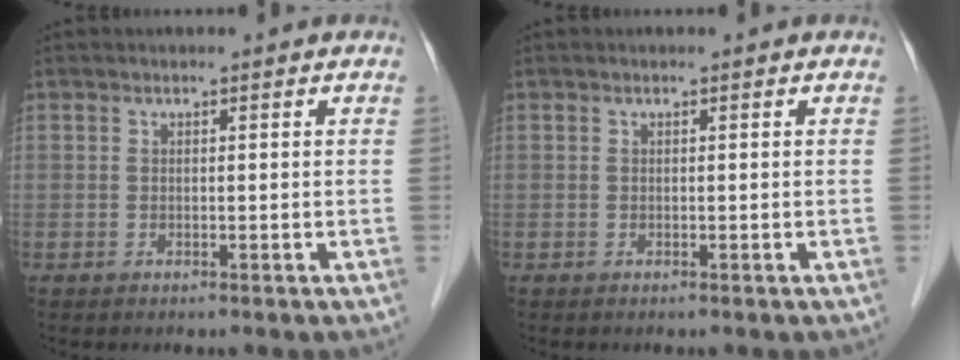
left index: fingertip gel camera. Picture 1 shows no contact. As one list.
[{"total": 0.0}]